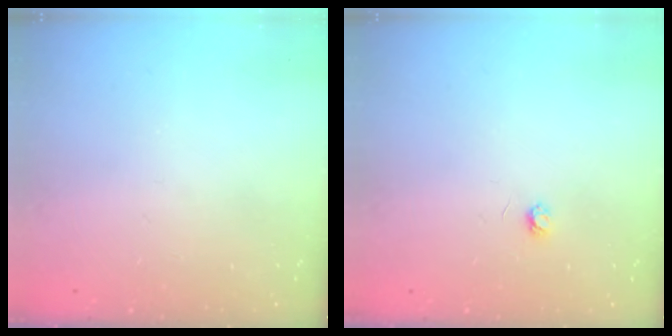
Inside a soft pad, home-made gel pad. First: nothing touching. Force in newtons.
{"total": 2.9, "press": 2.9, "slide": 0.3}